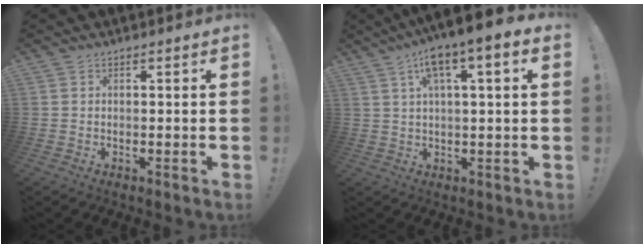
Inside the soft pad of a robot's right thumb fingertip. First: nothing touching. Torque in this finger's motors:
{"motor_torque": [0.15, 3.54, 1.94, 0.83, 0.23]}